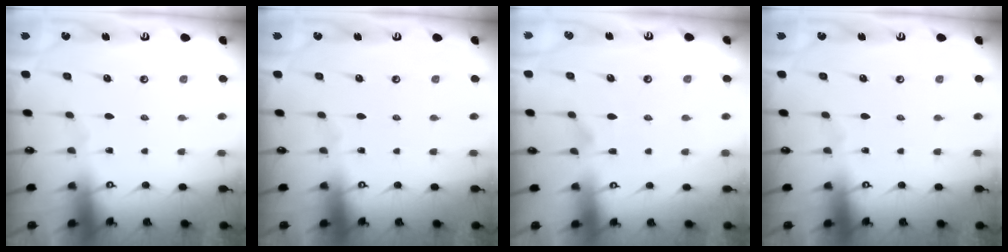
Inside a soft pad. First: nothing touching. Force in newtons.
{"total": 0.0}
{"total": 1.4, "press": 0.7, "slide": 1.2}
{"total": 0.0}